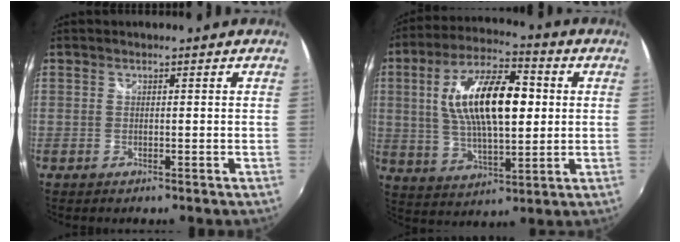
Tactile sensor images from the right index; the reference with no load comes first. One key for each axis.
{"total": 17.7, "fx": 2.7, "fy": 7.2, "fz": 15.9, "tx": -0.290, "ty": 0.016, "tz": 0.050}